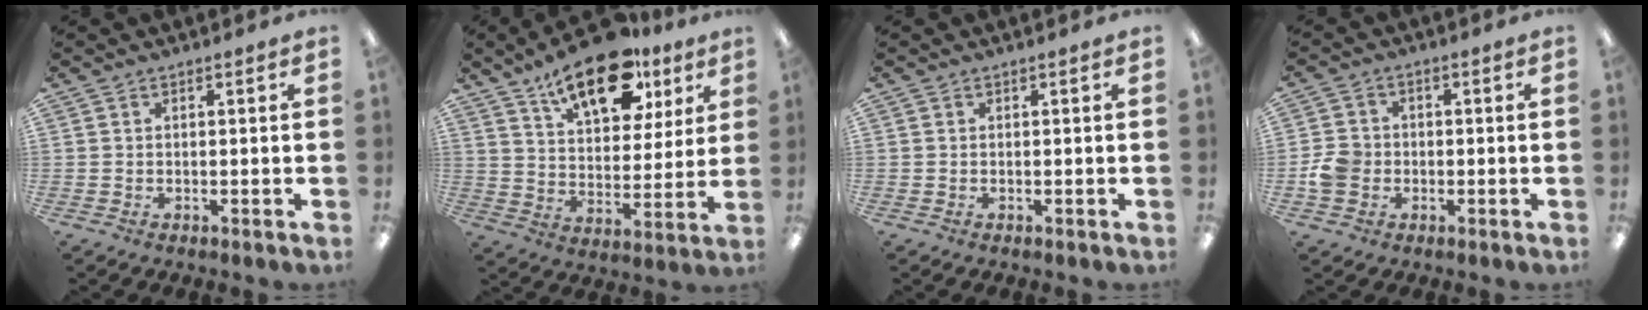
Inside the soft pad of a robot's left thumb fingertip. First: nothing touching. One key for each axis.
{"total": 18.6, "fx": 12.5, "fy": 8.8, "fz": 10.7, "tx": -0.161, "ty": -0.060, "tz": 0.211}
{"total": 0.0}
{"total": 5.6, "fx": -1.2, "fy": 5.0, "fz": 2.4, "tx": -0.040, "ty": 0.011, "tz": -0.020}